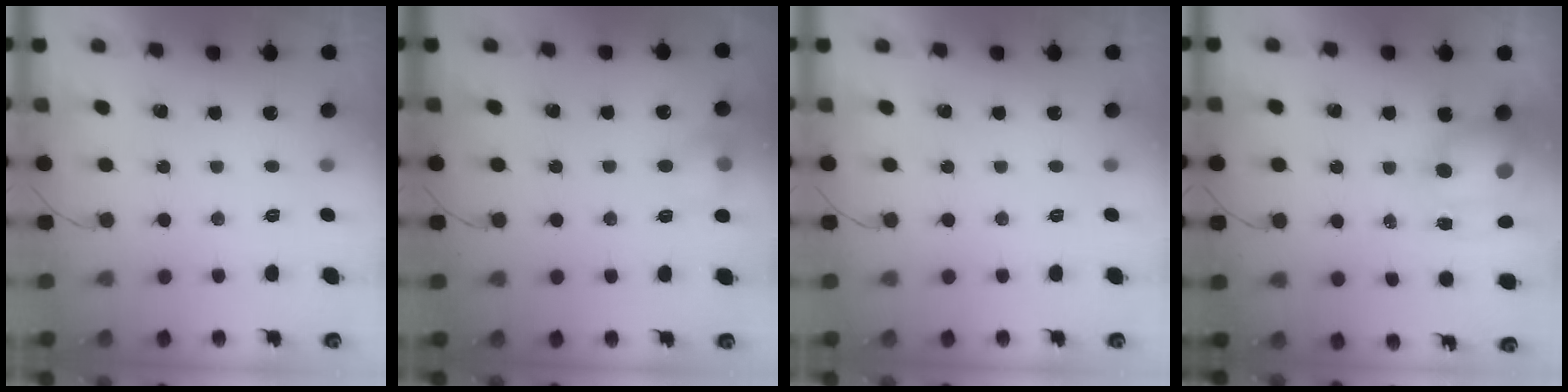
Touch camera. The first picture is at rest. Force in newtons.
{"total": 9.6, "press": 9.5, "slide": 1.3}
{"total": 0.0}
{"total": 12.2, "press": 11.8, "slide": 3.0}